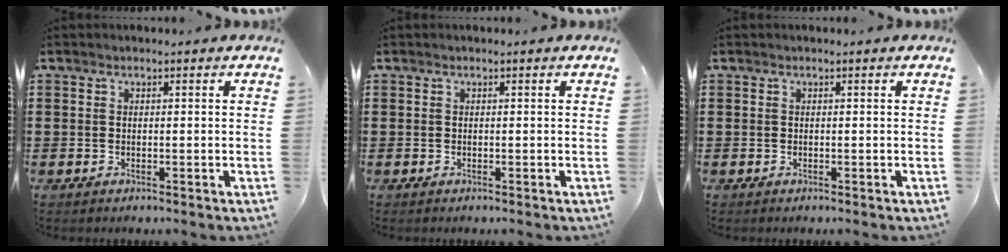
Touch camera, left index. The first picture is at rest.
{"total": 0.0}
{"total": 0.0}